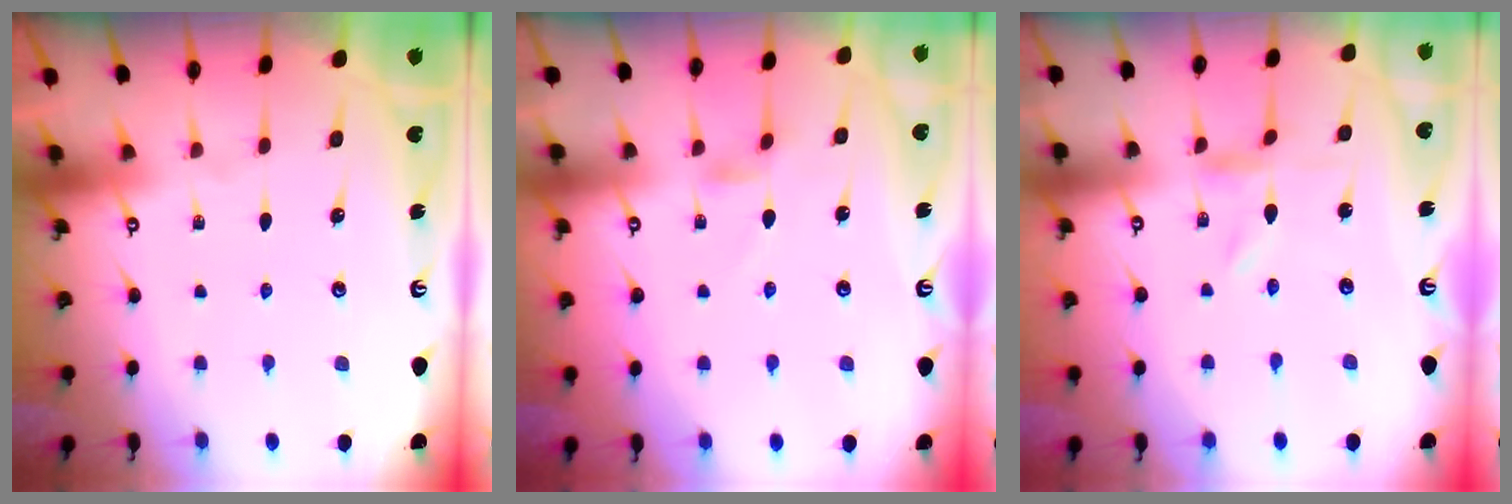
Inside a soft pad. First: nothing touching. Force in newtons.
{"total": 2.4, "press": 2.3, "slide": 0.4}
{"total": 0.0}